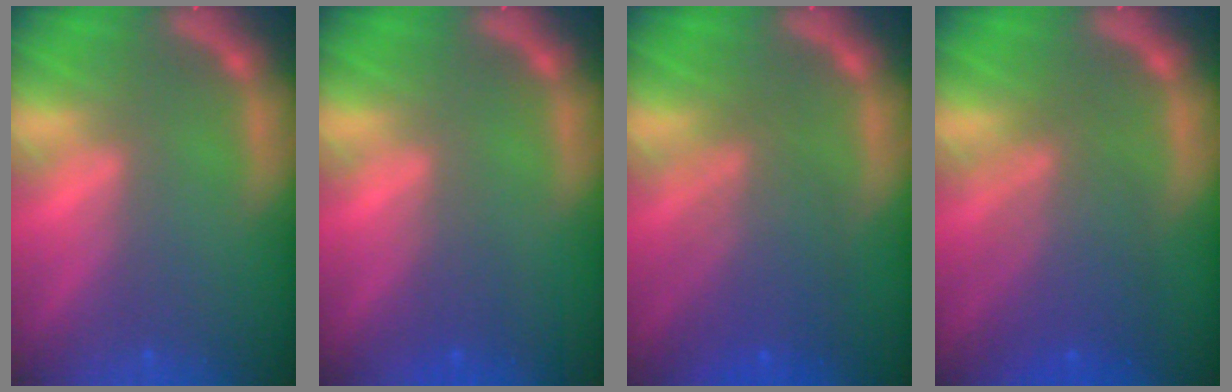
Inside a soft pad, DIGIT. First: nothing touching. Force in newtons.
{"total": 1.5}
{"total": 6.0}
{"total": 6.0}